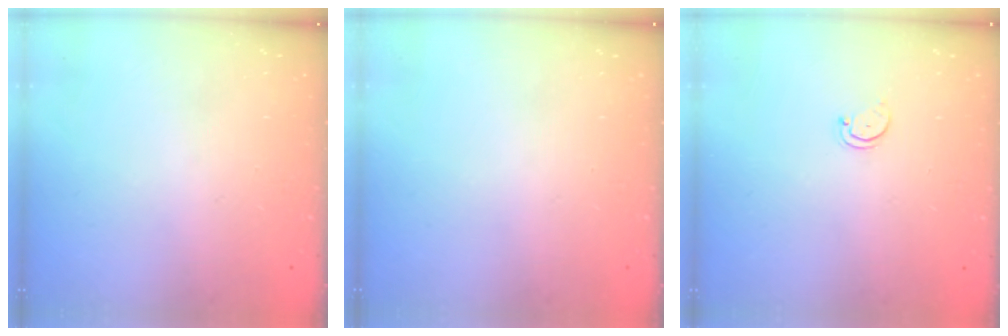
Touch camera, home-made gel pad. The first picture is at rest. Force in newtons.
{"total": 0.0}
{"total": 1.5, "press": 1.5, "slide": 0.3}